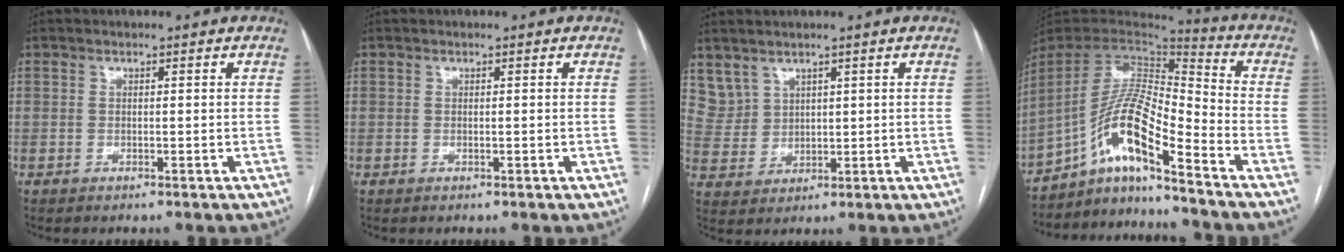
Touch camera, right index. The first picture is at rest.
{"total": 0.0}
{"total": 4.4, "force": [3.3, 2.8, 0.1], "torque": [-0.002, 0.008, 0.081]}
{"total": 13.9, "force": [-9.0, 1.4, 10.5], "torque": [-0.204, 0.017, -0.161]}